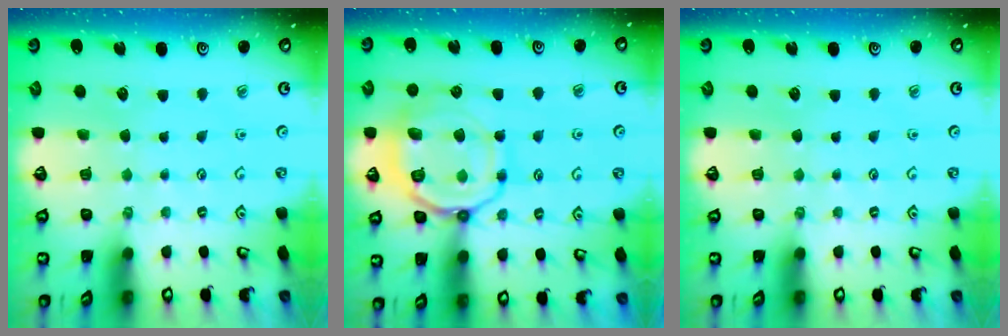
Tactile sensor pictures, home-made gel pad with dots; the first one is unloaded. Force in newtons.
{"total": 14.7, "press": 14.6, "slide": 1.7}
{"total": 0.0}